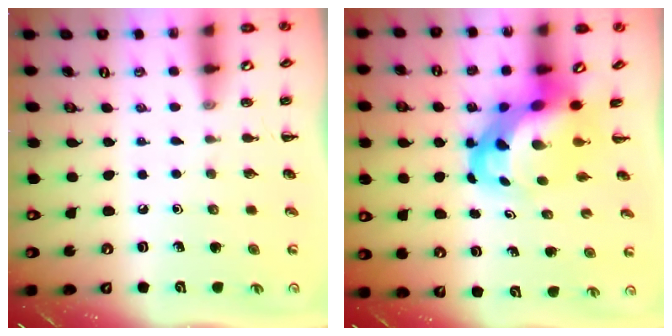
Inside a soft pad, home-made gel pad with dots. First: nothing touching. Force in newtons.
{"total": 6.9, "press": 6.5, "slide": 2.2}